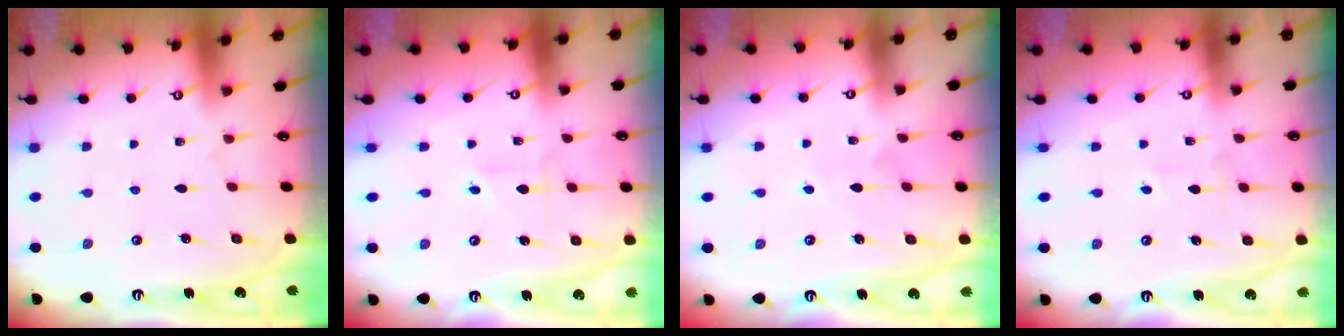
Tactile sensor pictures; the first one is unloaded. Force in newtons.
{"total": 1.6, "press": 1.6, "slide": 0.3}
{"total": 3.7, "press": 3.7, "slide": 0.4}
{"total": 2.0, "press": 1.8, "slide": 0.9}